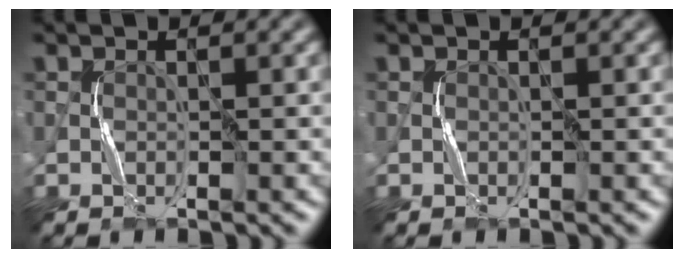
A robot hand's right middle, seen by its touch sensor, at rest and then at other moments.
{"total": 0.0}